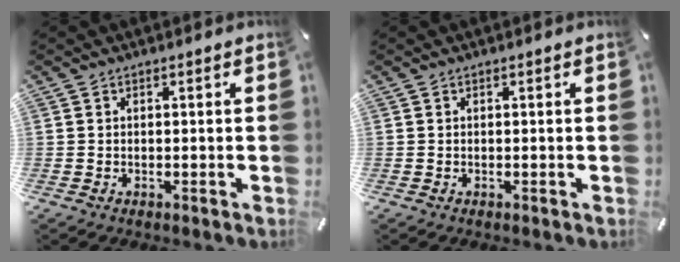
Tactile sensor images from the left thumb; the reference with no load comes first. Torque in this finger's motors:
{"motor_torque": [-0.12, -0.07, -0.05, -0.01, -0.02]}